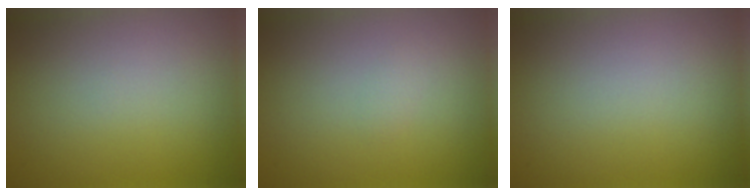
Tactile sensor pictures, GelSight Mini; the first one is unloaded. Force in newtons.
{"total": 0.6, "press": 0.6, "slide": 0.0}
{"total": 0.0}